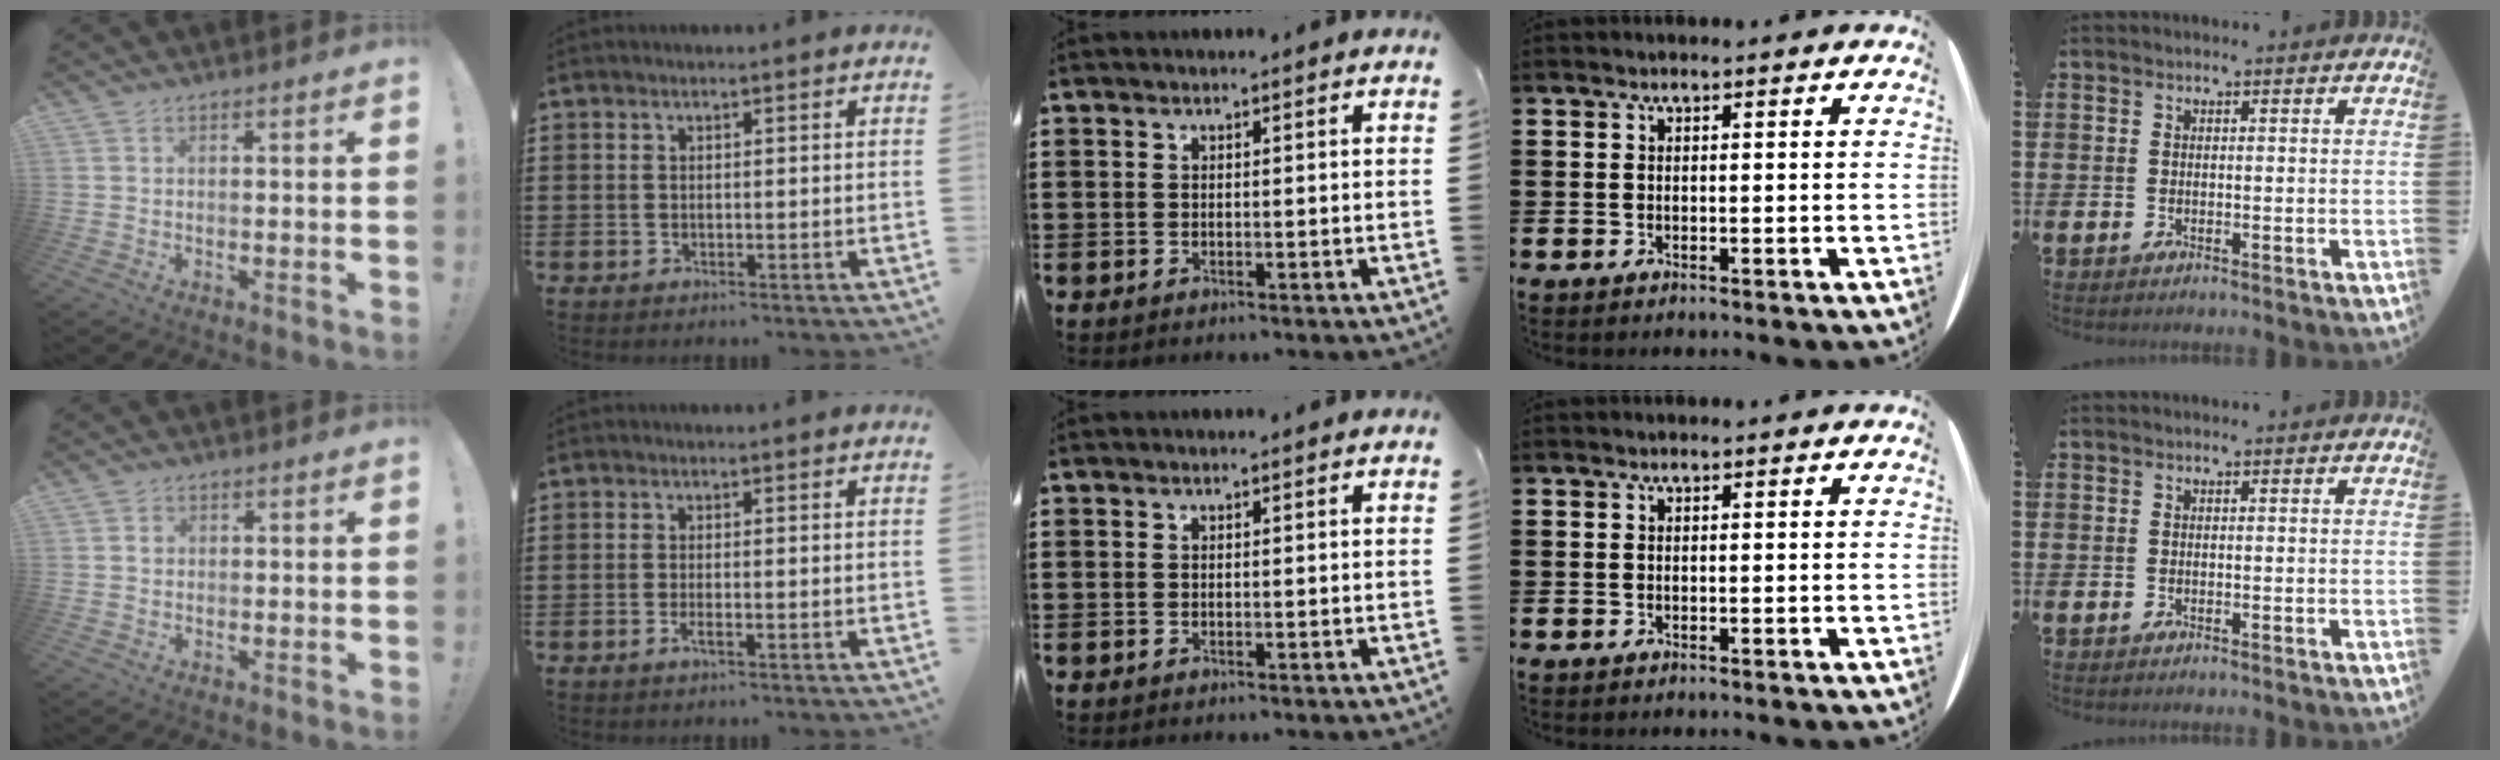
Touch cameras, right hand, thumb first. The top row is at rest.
{"thumb": {"total": 1.1, "force": [0.1, 1.1, 0.4], "torque": [0.000, 0.001, -0.001]}, "index": {"total": 1.5, "force": [-0.8, 0.2, 1.2], "torque": [-0.028, -0.005, -0.017]}}